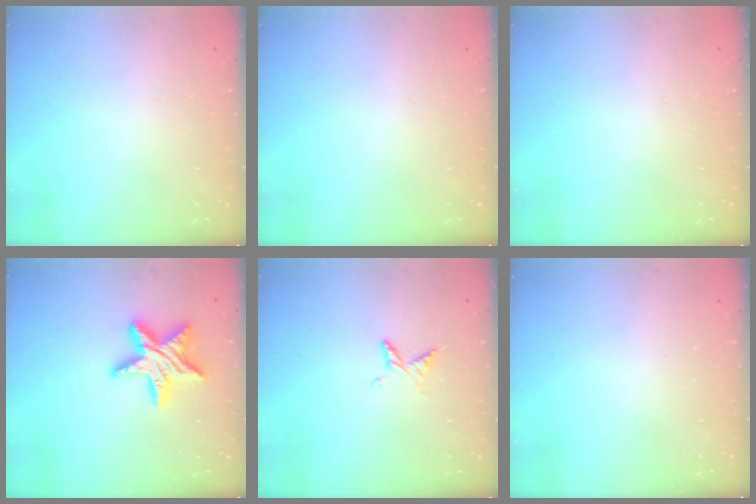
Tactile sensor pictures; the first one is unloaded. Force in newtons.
{"total": 0.0}
{"total": 0.0}
{"total": 14.5, "press": 14.5, "slide": 0.8}
{"total": 7.2, "press": 7.2, "slide": 0.6}
{"total": 0.0}